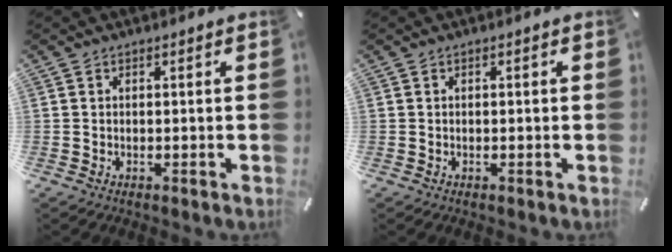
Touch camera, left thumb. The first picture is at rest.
{"total": 0.6, "force": [-0.2, 0.2, 0.5], "torque": [-0.010, -0.001, -0.004]}